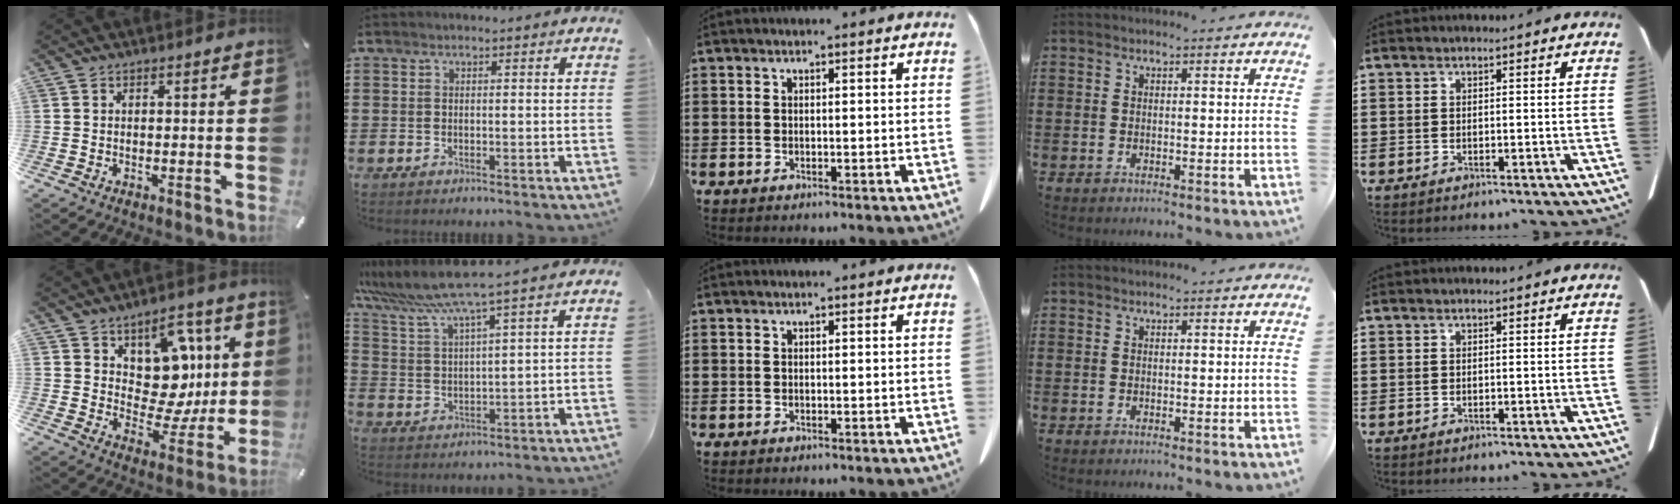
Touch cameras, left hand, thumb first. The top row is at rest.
{"thumb": {"total": 12.6, "force": [4.7, 10.3, 5.7], "torque": [-0.065, -0.054, 0.092]}, "index": {"total": 7.3, "force": [6.0, -0.8, 4.0], "torque": [-0.099, -0.033, 0.102]}}